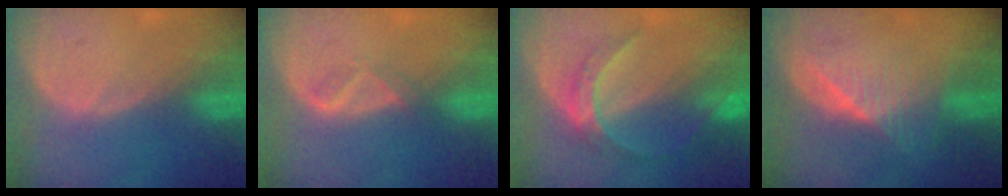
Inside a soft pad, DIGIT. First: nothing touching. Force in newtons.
{"total": 1.9, "press": 1.8, "slide": 0.7}
{"total": 6.5, "press": 5.6, "slide": 3.4}
{"total": 6.3, "press": 6.0, "slide": 2.0}